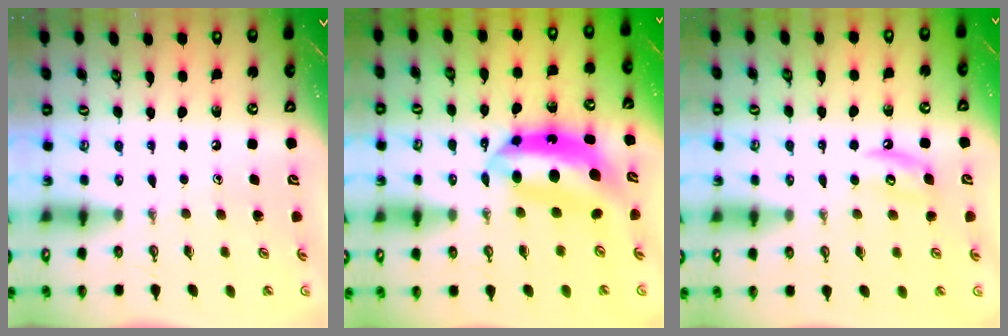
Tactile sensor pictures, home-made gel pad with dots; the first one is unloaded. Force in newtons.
{"total": 10.1, "press": 10.1, "slide": 0.9}
{"total": 6.0, "press": 6.0, "slide": 0.6}